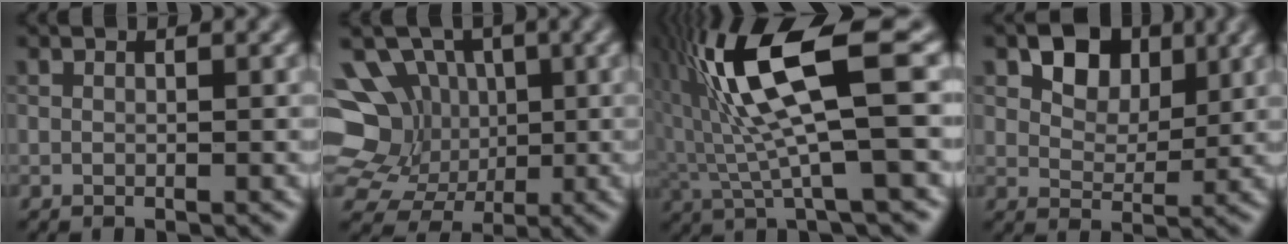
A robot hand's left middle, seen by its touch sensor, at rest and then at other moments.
{"total": 10.1, "force": [0.4, 9.1, 4.3], "torque": [-0.089, 0.035, -0.018]}
{"total": 10.4, "force": [1.8, 2.2, 10.0], "torque": [-0.201, 0.015, 0.045]}
{"total": 4.0, "force": [1.7, 2.8, 2.2], "torque": [-0.041, 0.001, 0.027]}